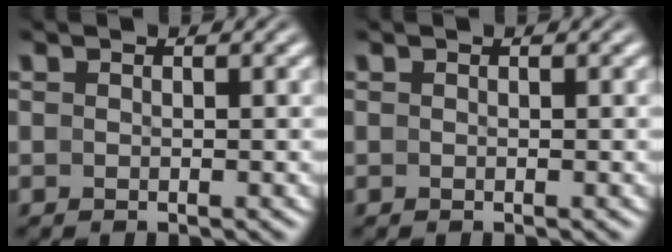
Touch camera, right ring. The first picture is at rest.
{"total": 0.0}